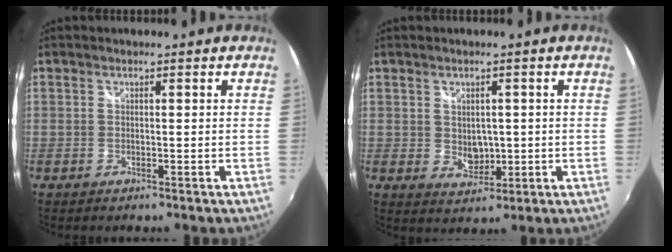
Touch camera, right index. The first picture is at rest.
{"total": 3.8, "force": [0.2, 3.0, 2.3], "torque": [-0.034, -0.003, 0.009]}